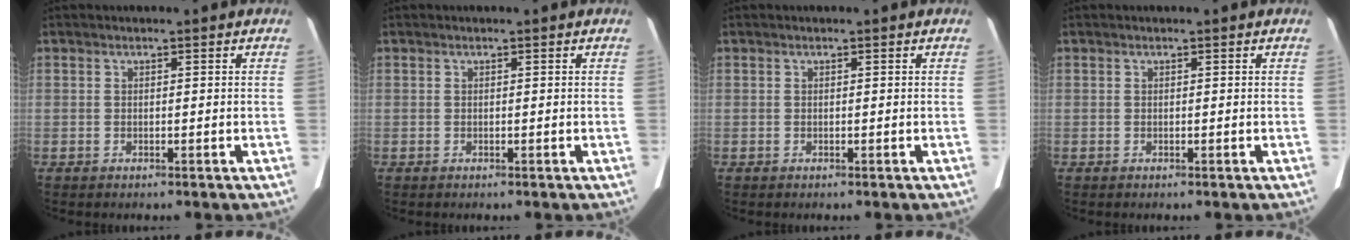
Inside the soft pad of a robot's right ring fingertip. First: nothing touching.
{"total": 0.0}
{"total": 0.0}
{"total": 0.0}